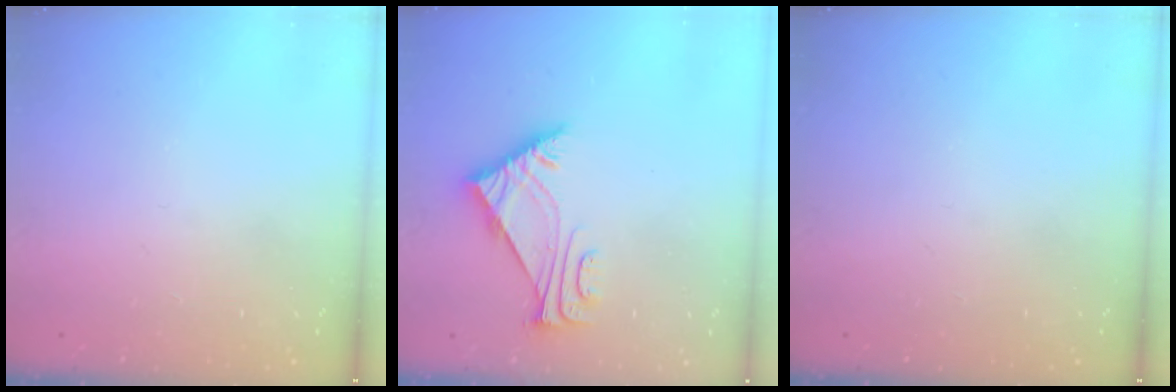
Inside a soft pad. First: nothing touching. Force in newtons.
{"total": 6.6, "press": 6.5, "slide": 1.2}
{"total": 0.0}